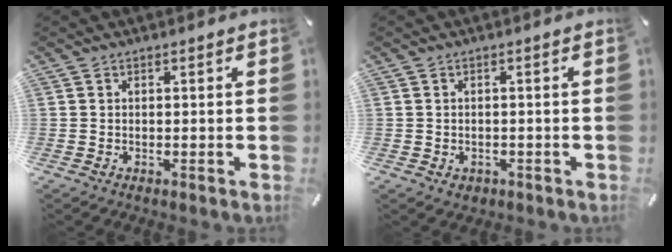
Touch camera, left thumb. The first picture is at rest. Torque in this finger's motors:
{"motor_torque": [0.19, -0.17, -0.06, 0.02, -0.01]}